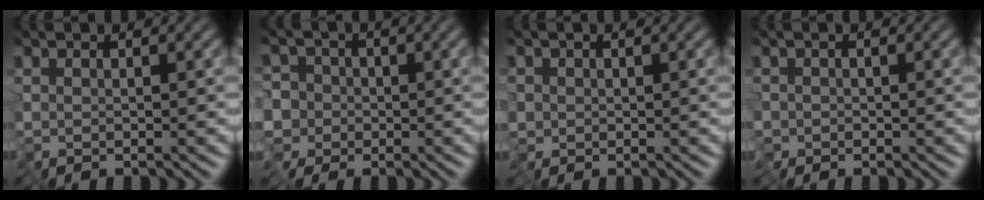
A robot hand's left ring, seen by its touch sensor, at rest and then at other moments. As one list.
[{"total": 3.7, "force": [-0.7, 3.6, 0.6], "torque": [0.001, 0.010, -0.034]}, {"total": 1.1, "force": [-0.1, 1.1, -0.1], "torque": [0.001, -0.004, -0.005]}, {"total": 0.7, "force": [-0.3, 0.6, -0.1], "torque": [0.001, -0.002, -0.007]}]